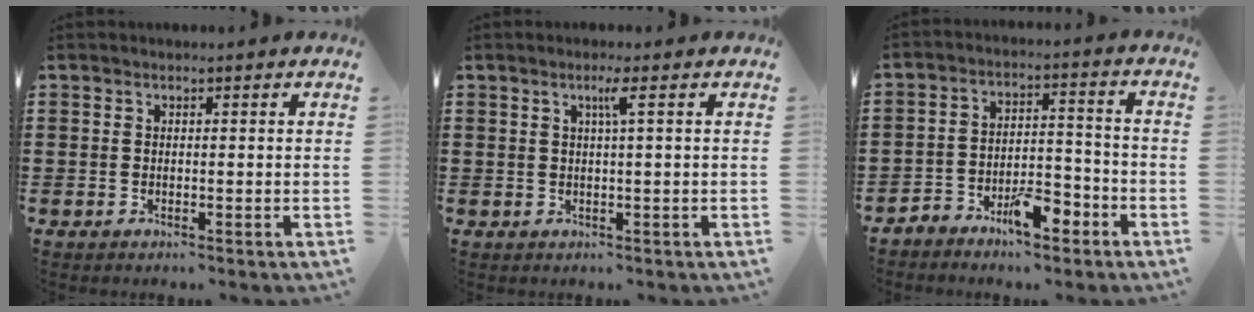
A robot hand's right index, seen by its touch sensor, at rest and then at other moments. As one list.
[{"total": 2.3, "force": [0.7, -0.3, 2.2], "torque": [-0.042, -0.002, 0.009]}, {"total": 6.9, "force": [-5.1, 2.6, 3.9], "torque": [-0.065, 0.021, -0.091]}]